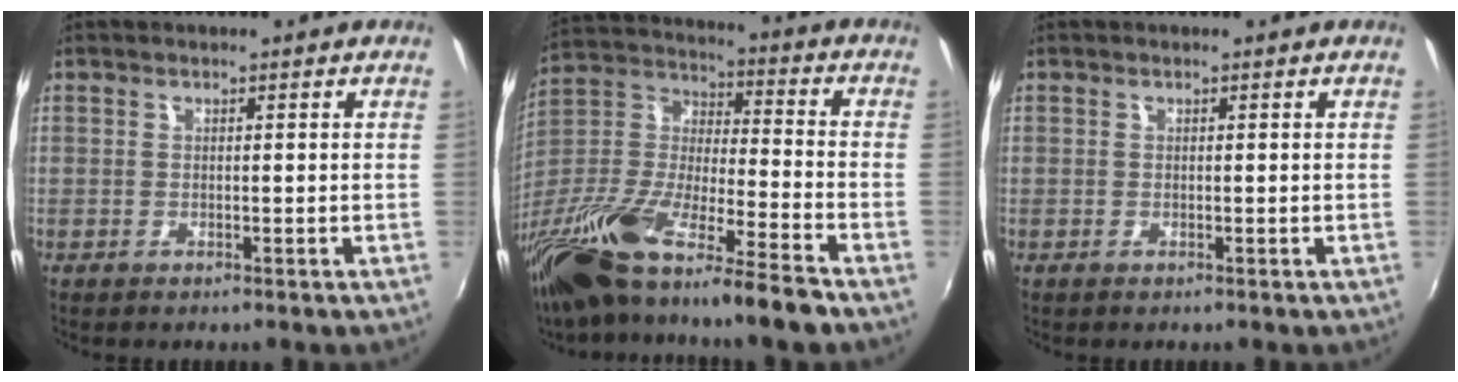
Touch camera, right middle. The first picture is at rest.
{"total": 24.0, "force": [-17.5, 2.8, 16.2], "torque": [-0.288, -0.040, -0.317]}
{"total": 0.0}